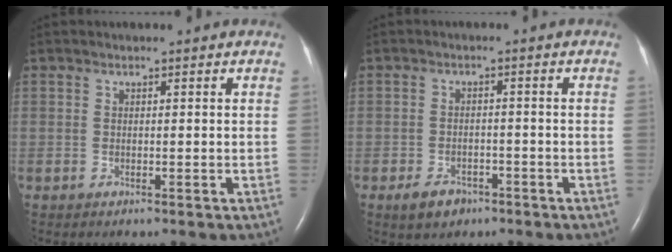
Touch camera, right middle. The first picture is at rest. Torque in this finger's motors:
{"motor_torque": [0.54, -0.35, 0.02, 0.02]}